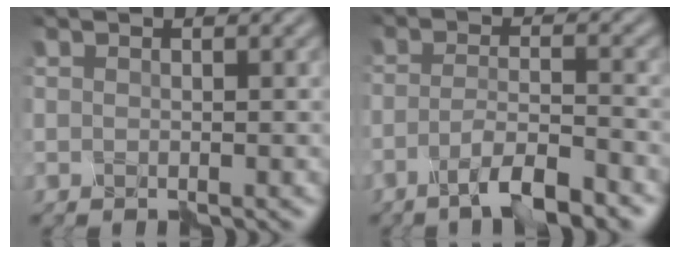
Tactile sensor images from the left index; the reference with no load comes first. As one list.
[{"total": 5.0, "force": [-3.1, 1.0, 3.7], "torque": [-0.063, 0.003, -0.061]}]